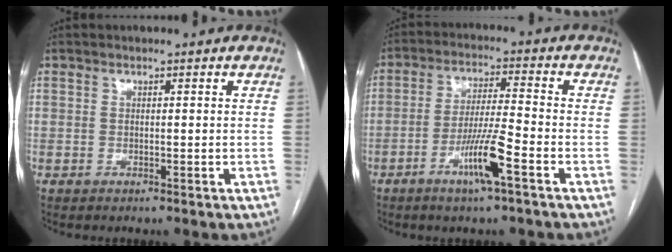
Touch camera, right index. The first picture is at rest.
{"total": 8.0, "force": [-3.9, -0.2, 7.0], "torque": [-0.134, -0.003, -0.073]}